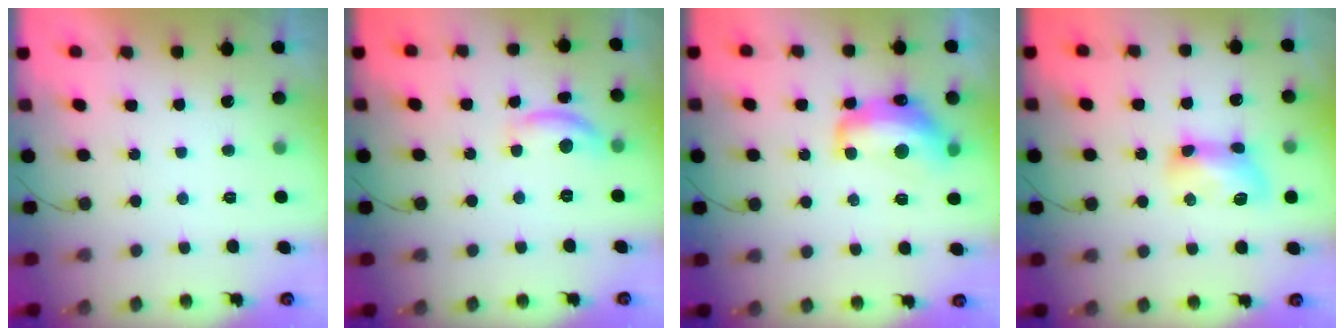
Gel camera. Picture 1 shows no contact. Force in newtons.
{"total": 9.9, "press": 9.9, "slide": 0.5}
{"total": 13.9, "press": 13.9, "slide": 0.9}
{"total": 9.7, "press": 9.7, "slide": 0.8}